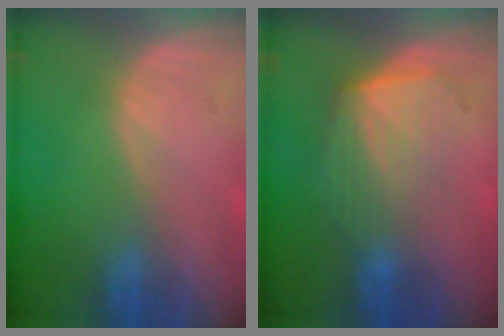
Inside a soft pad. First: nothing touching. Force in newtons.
{"total": 7.2, "press": 6.5, "slide": 3.0}